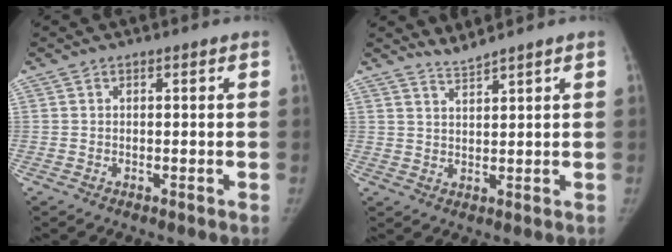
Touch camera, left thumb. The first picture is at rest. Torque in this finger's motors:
{"motor_torque": [-0.12, 0.20, -0.07, 0.25, -0.04]}